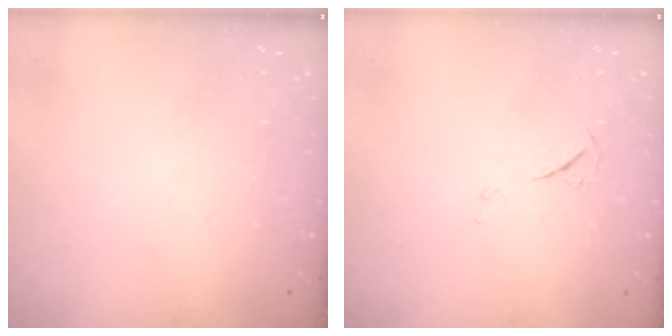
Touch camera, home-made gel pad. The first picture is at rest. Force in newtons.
{"total": 4.5, "press": 4.5, "slide": 0.6}